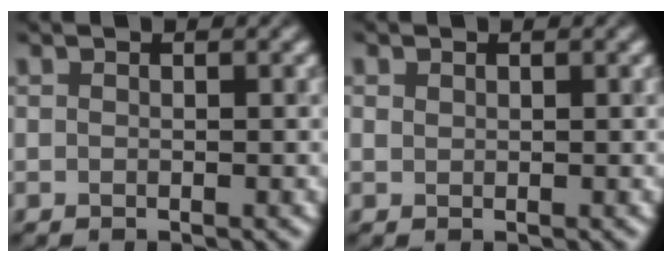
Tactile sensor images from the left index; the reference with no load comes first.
{"total": 0.0}